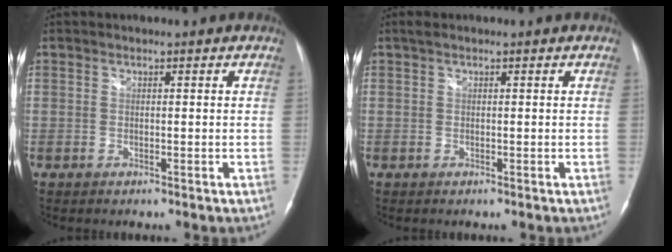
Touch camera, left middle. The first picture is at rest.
{"total": 0.7, "force": [0.4, 0.3, 0.5], "torque": [-0.009, 0.014, 0.006]}